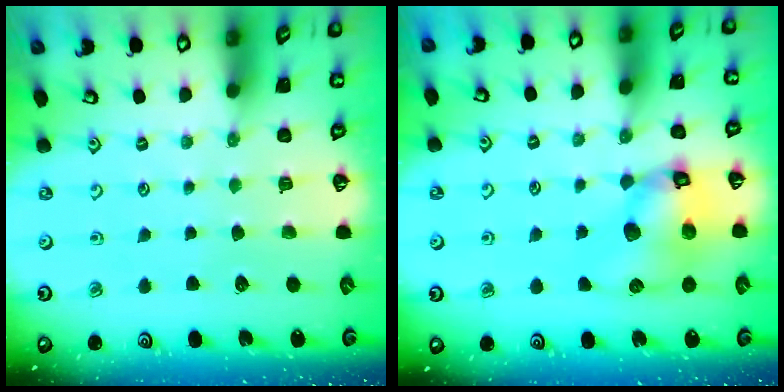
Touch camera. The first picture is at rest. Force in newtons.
{"total": 12.9, "press": 12.8, "slide": 1.7}